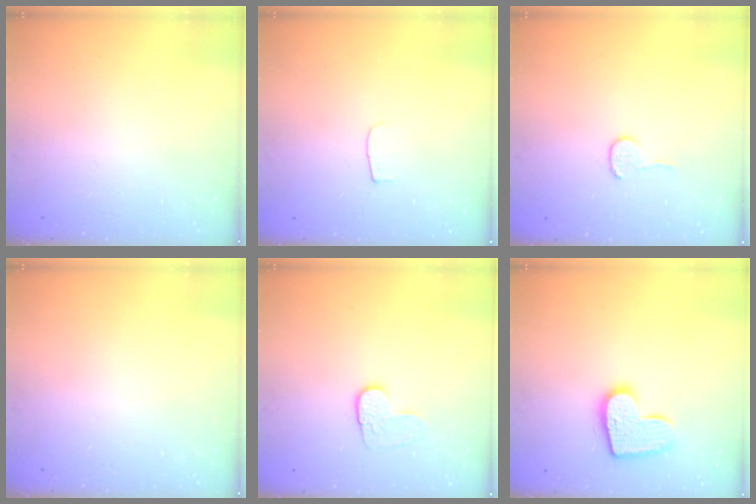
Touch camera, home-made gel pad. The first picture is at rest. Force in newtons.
{"total": 3.0, "press": 3.0, "slide": 0.4}
{"total": 4.1, "press": 4.1, "slide": 0.4}
{"total": 0.0}
{"total": 4.9, "press": 4.8, "slide": 0.5}
{"total": 13.5, "press": 13.5, "slide": 0.8}